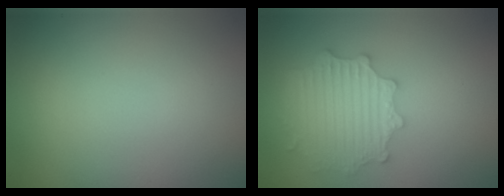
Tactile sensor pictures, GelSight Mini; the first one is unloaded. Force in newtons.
{"total": 4.4, "press": 3.6, "slide": 2.5}